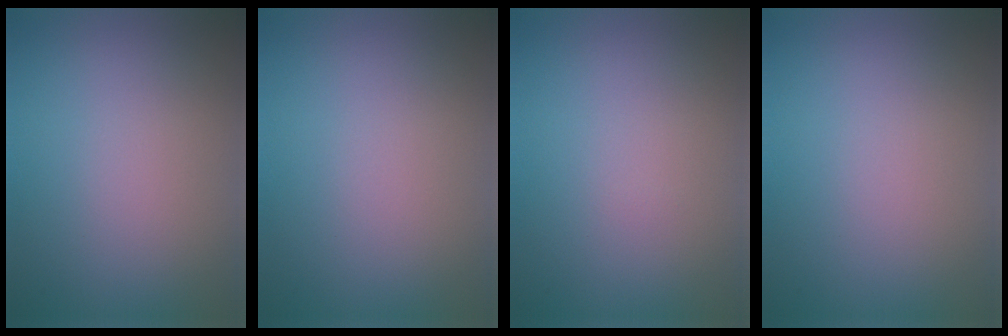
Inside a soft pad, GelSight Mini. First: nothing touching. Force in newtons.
{"total": 0.0}
{"total": 0.0}
{"total": 0.0}